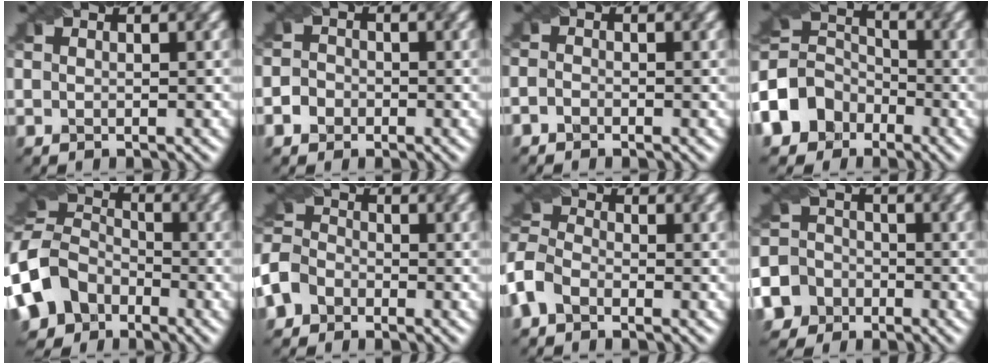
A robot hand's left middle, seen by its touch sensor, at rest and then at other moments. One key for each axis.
{"total": 2.6, "fx": -1.1, "fy": 2.2, "fz": 0.8, "tx": 0.009, "ty": 0.022, "tz": -0.037}
{"total": 1.1, "fx": -1.0, "fy": 0.4, "fz": 0.2, "tx": -0.002, "ty": 0.008, "tz": -0.024}
{"total": 7.0, "fx": -3.8, "fy": 5.4, "fz": 2.5, "tx": -0.057, "ty": 0.014, "tz": -0.083}
{"total": 10.3, "fx": -5.0, "fy": 8.0, "fz": 4.3, "tx": -0.115, "ty": 0.002, "tz": -0.097}
{"total": 6.6, "fx": -4.0, "fy": 4.8, "fz": 2.2, "tx": -0.039, "ty": -0.003, "tz": -0.078}
{"total": 4.3, "fx": -2.7, "fy": 2.5, "fz": 2.2, "tx": -0.054, "ty": 0.017, "tz": -0.066}
{"total": 9.9, "fx": -5.5, "fy": 8.1, "fz": 1.7, "tx": -0.049, "ty": -0.018, "tz": -0.110}